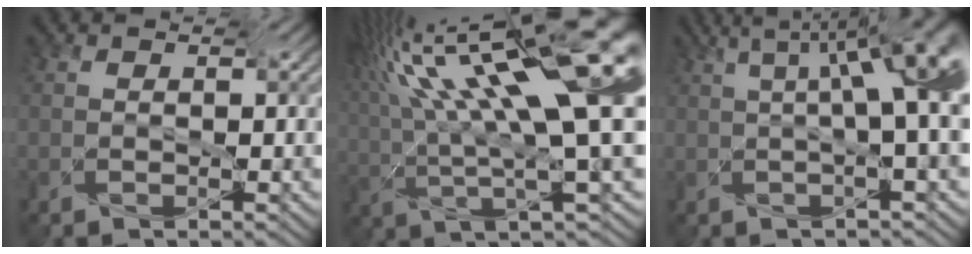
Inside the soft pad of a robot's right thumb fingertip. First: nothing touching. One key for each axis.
{"total": 17.9, "fx": 5.3, "fy": 5.4, "fz": 16.2, "tx": -0.261, "ty": 0.036, "tz": 0.091}
{"total": 11.6, "fx": 3.1, "fy": 3.4, "fz": 10.6, "tx": -0.131, "ty": 0.043, "tz": 0.038}